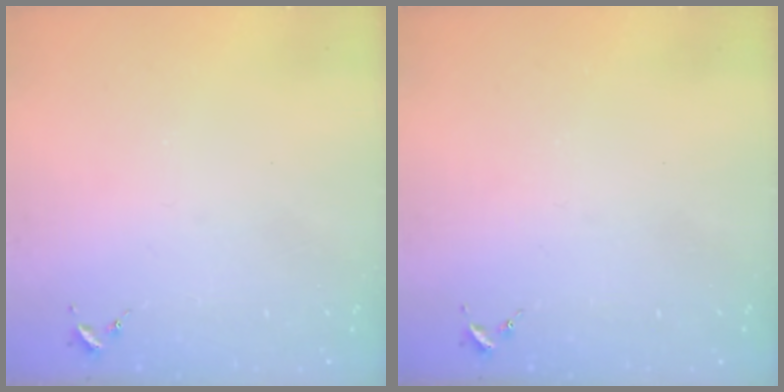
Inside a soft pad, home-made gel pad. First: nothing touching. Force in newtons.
{"total": 0.0}